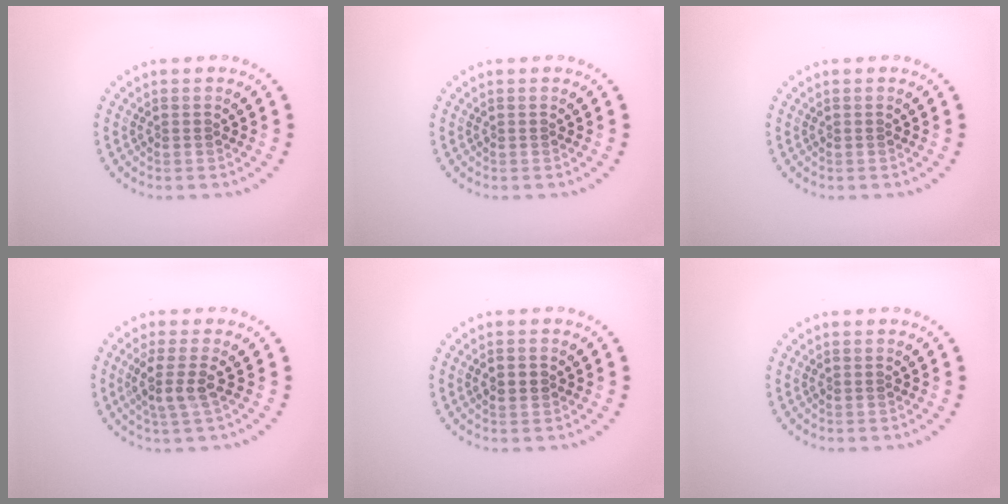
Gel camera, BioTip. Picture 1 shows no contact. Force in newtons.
{"total": 0.0}
{"total": 0.0}
{"total": 2.5, "press": 2.0, "slide": 1.6}
{"total": 1.8, "press": 1.8, "slide": 0.1}
{"total": 0.0}